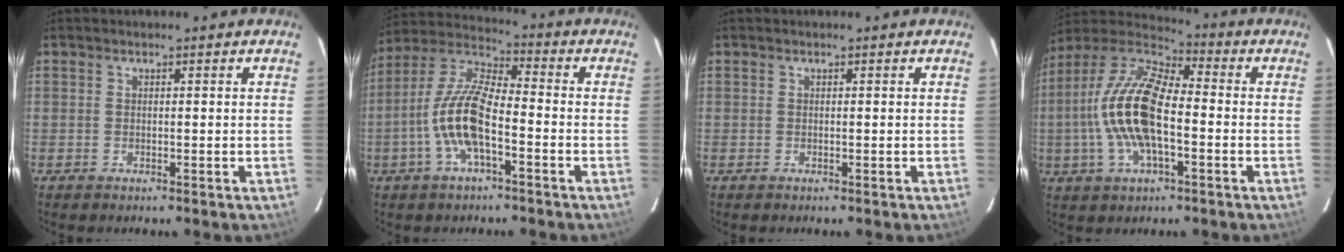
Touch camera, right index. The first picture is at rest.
{"total": 11.8, "force": [-3.9, 3.8, 10.4], "torque": [-0.222, 0.006, -0.079]}
{"total": 0.0}
{"total": 16.7, "force": [-2.2, 7.0, 15.0], "torque": [-0.302, 0.008, -0.051]}